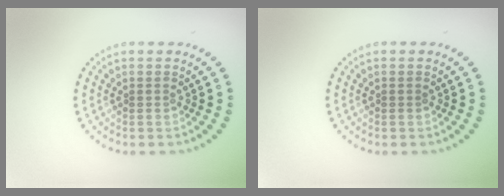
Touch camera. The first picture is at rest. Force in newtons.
{"total": 0.0}